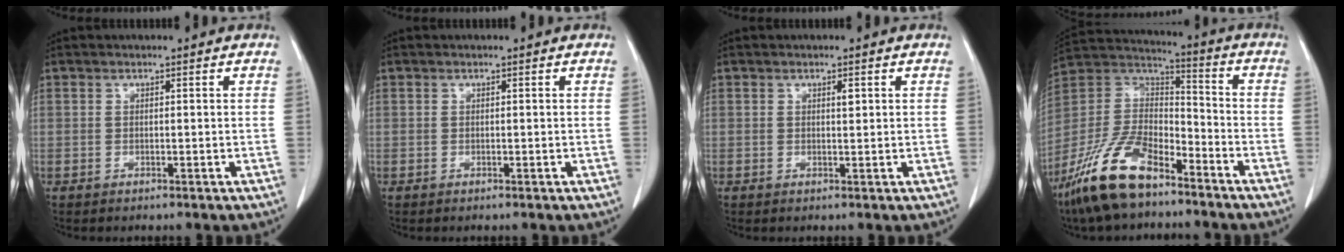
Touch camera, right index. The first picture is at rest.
{"total": 0.0}
{"total": 0.9, "force": [0.4, 0.3, 0.7], "torque": [-0.013, -0.001, 0.005]}
{"total": 15.9, "force": [-11.1, 5.9, 9.6], "torque": [-0.200, 0.005, -0.212]}